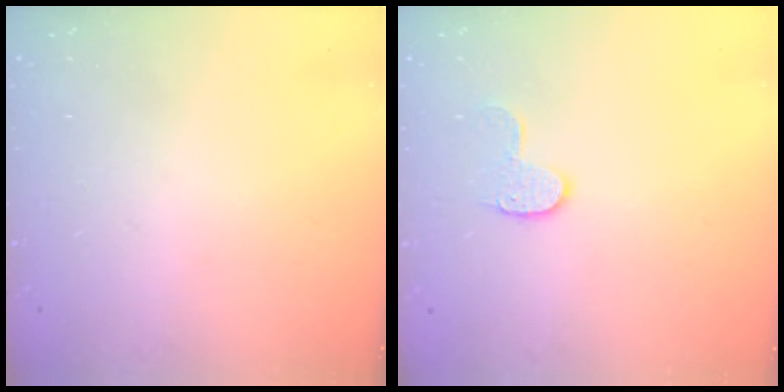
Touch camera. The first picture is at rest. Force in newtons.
{"total": 6.9, "press": 6.9, "slide": 0.1}